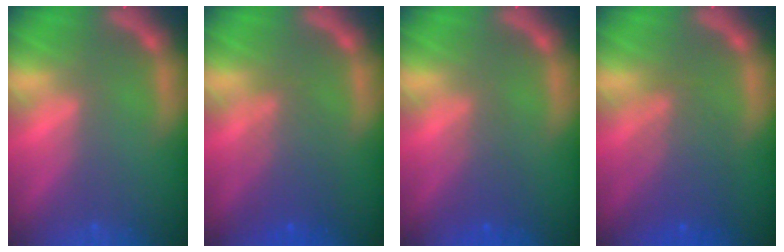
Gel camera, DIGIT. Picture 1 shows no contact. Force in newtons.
{"total": 4.1}
{"total": 2.5}
{"total": 5.1}